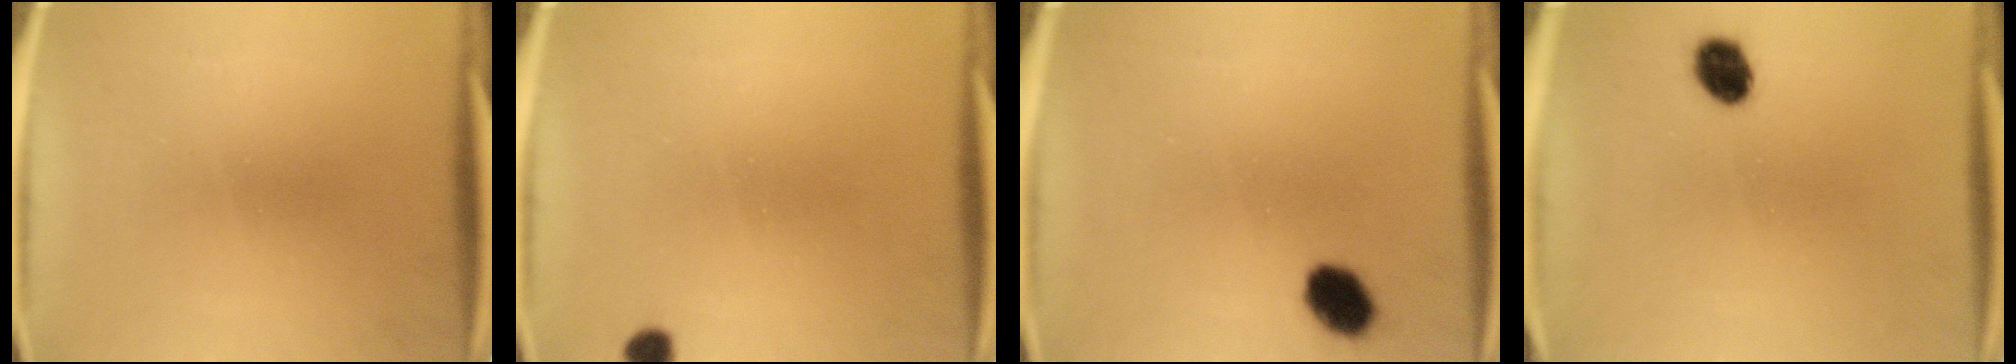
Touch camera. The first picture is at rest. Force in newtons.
{"total": 1.8}
{"total": 6.1}
{"total": 5.6}